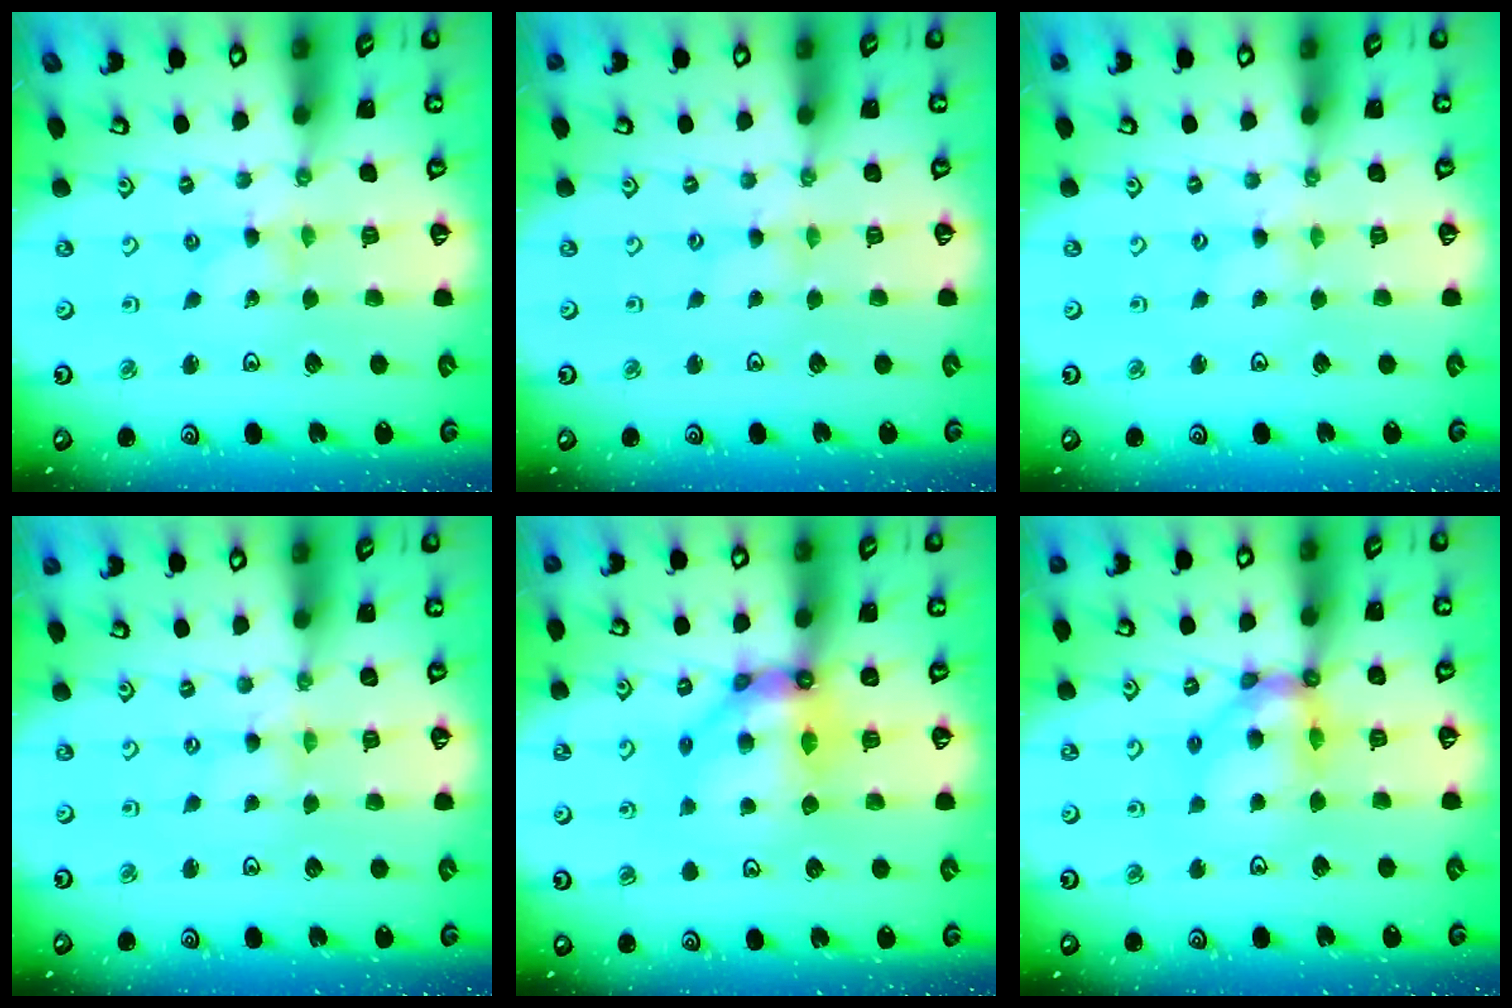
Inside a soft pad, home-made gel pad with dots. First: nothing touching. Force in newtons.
{"total": 0.9, "press": 0.8, "slide": 0.2}
{"total": 0.9, "press": 0.8, "slide": 0.2}
{"total": 0.0}
{"total": 11.0, "press": 10.9, "slide": 1.5}
{"total": 11.1, "press": 10.9, "slide": 1.6}